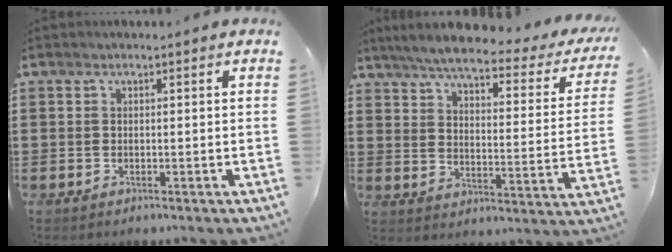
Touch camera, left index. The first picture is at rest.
{"total": 5.6, "force": [4.7, 0.1, 3.0], "torque": [-0.081, -0.031, 0.076]}